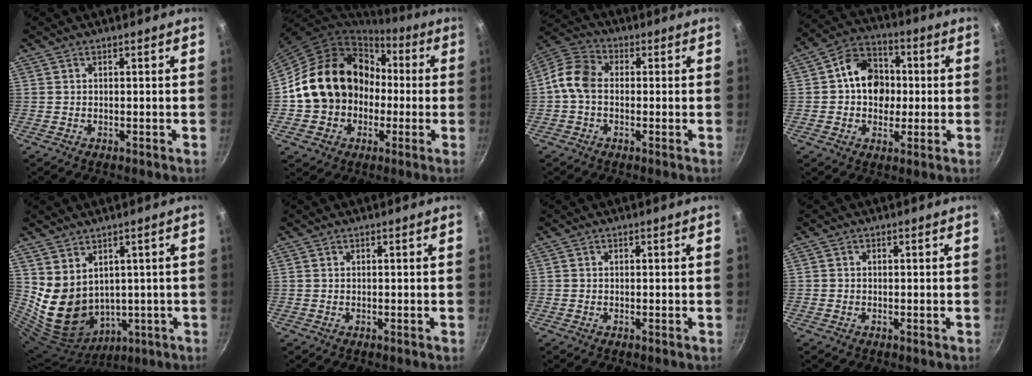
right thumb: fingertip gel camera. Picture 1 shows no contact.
{"total": 19.0, "force": [-0.4, 16.0, 10.1], "torque": [-0.142, 0.053, 0.003]}
{"total": 7.7, "force": [-0.8, 5.7, 5.1], "torque": [-0.092, 0.028, -0.035]}
{"total": 11.8, "force": [0.7, 9.6, 6.8], "torque": [-0.068, 0.017, -0.005]}
{"total": 12.5, "force": [2.5, 10.0, 7.1], "torque": [-0.111, -0.013, 0.085]}
{"total": 0.0}
{"total": 0.0}
{"total": 0.5, "force": [-0.2, 0.5, 0.1], "torque": [-0.001, 0.002, -0.005]}